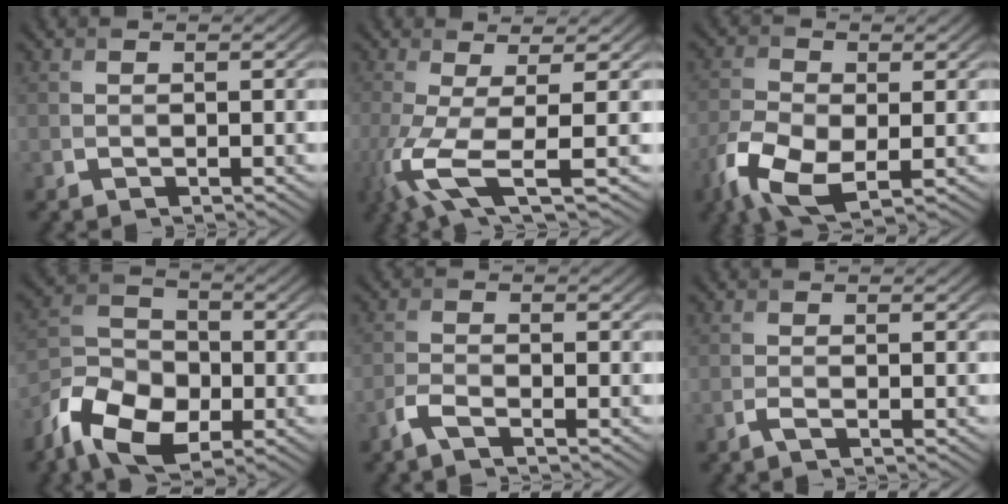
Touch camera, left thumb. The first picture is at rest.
{"total": 7.8, "force": [-1.9, 2.0, 7.3], "torque": [-0.155, -0.015, -0.044]}
{"total": 8.8, "force": [-3.6, 4.6, 6.5], "torque": [-0.155, -0.020, -0.074]}
{"total": 10.8, "force": [-6.1, 6.3, 6.3], "torque": [-0.136, -0.016, -0.130]}
{"total": 2.4, "force": [-1.8, 0.5, 1.5], "torque": [-0.037, -0.002, -0.046]}
{"total": 1.0, "force": [-0.7, 0.2, 0.8], "torque": [-0.018, 0.001, -0.015]}